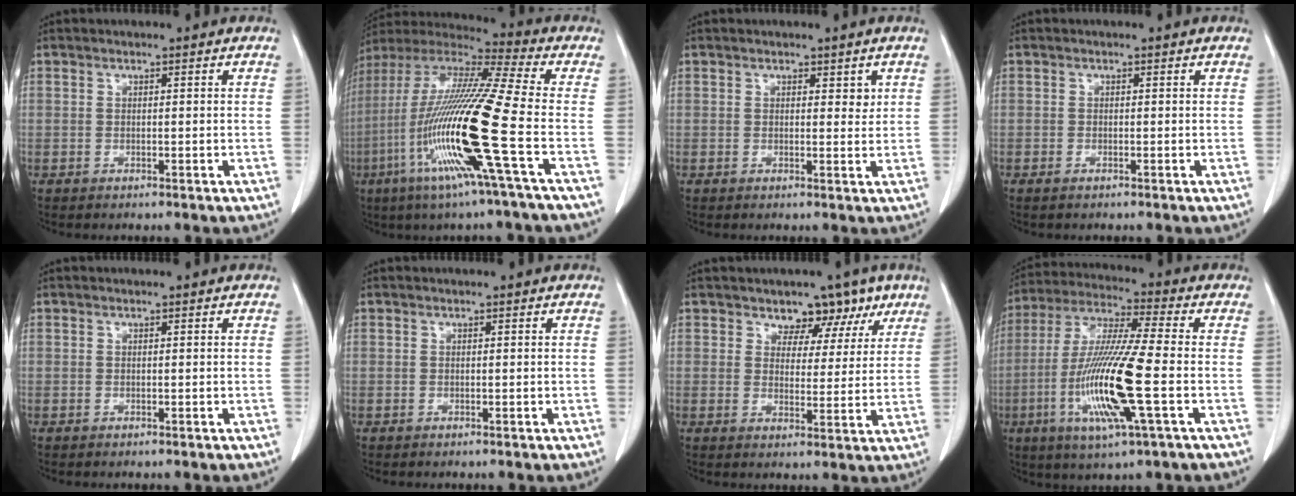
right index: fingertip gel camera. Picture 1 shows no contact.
{"total": 21.0, "force": [-6.2, -0.8, 20.0], "torque": [-0.427, -0.030, -0.136]}
{"total": 1.8, "force": [1.0, 1.1, 0.9], "torque": [-0.006, -0.007, 0.014]}
{"total": 0.5, "force": [-0.4, 0.1, 0.3], "torque": [-0.002, 0.000, -0.006]}
{"total": 0.0}
{"total": 0.0}
{"total": 7.0, "force": [4.9, 4.7, 1.8], "torque": [0.000, 0.002, 0.058]}
{"total": 16.2, "force": [-4.0, 0.5, 15.7], "torque": [-0.324, -0.018, -0.080]}